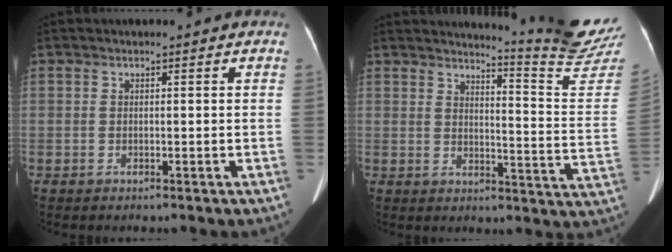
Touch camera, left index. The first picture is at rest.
{"total": 14.7, "force": [14.3, -2.0, 2.8], "torque": [-0.039, -0.134, 0.156]}